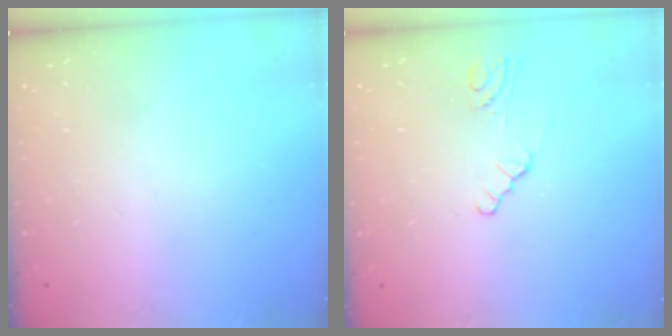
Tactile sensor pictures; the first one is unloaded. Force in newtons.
{"total": 1.1, "press": 1.0, "slide": 0.2}